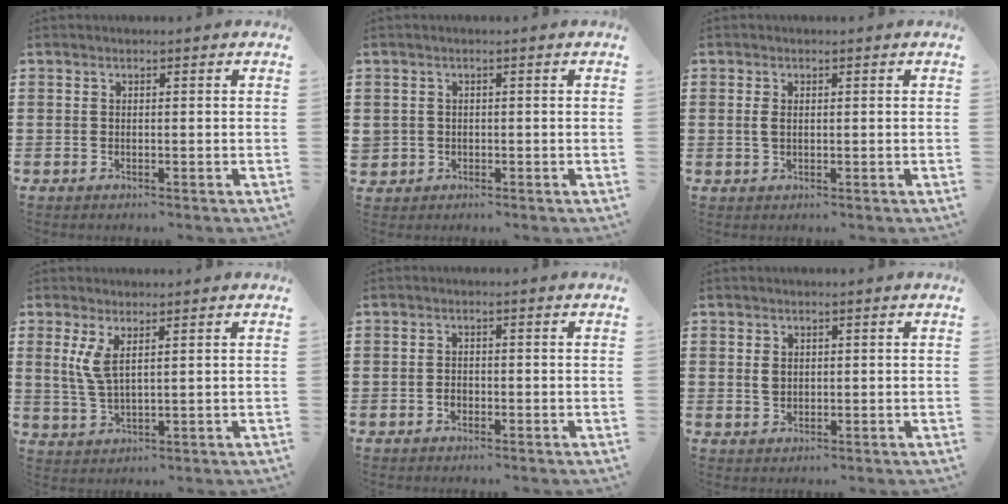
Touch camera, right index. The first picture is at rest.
{"total": 1.2, "force": [-0.4, 1.1, -0.2], "torque": [-0.001, 0.003, -0.013]}
{"total": 1.6, "force": [0.2, 0.9, 1.4], "torque": [-0.037, 0.002, 0.000]}
{"total": 4.0, "force": [1.8, 1.2, 3.3], "torque": [-0.086, -0.005, 0.027]}
{"total": 1.1, "force": [-0.5, 0.8, 0.6], "torque": [-0.014, -0.001, -0.011]}
{"total": 1.7, "force": [0.5, 1.2, 1.1], "torque": [-0.025, 0.005, 0.008]}